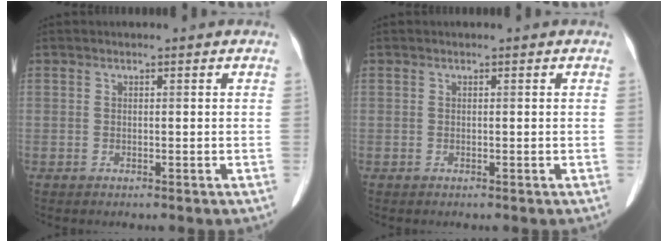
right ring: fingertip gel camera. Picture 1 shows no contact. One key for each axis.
{"total": 0.0}